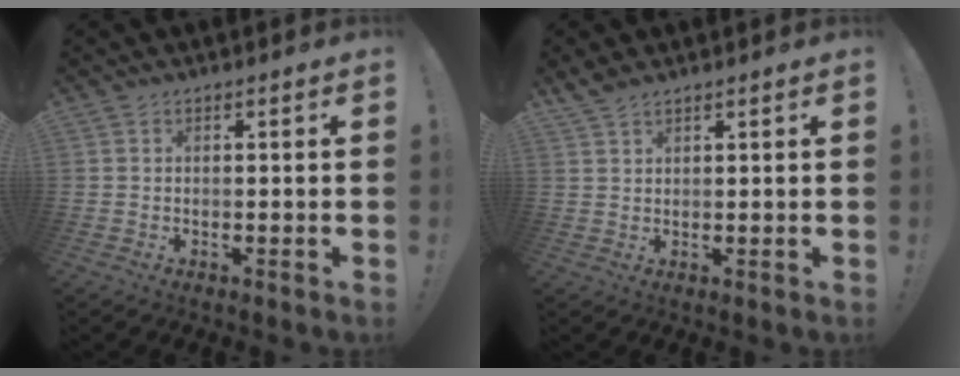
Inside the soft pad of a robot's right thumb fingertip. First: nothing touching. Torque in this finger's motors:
{"motor_torque": [-0.32, 0.34, 0.09, 0.13, 0.07]}